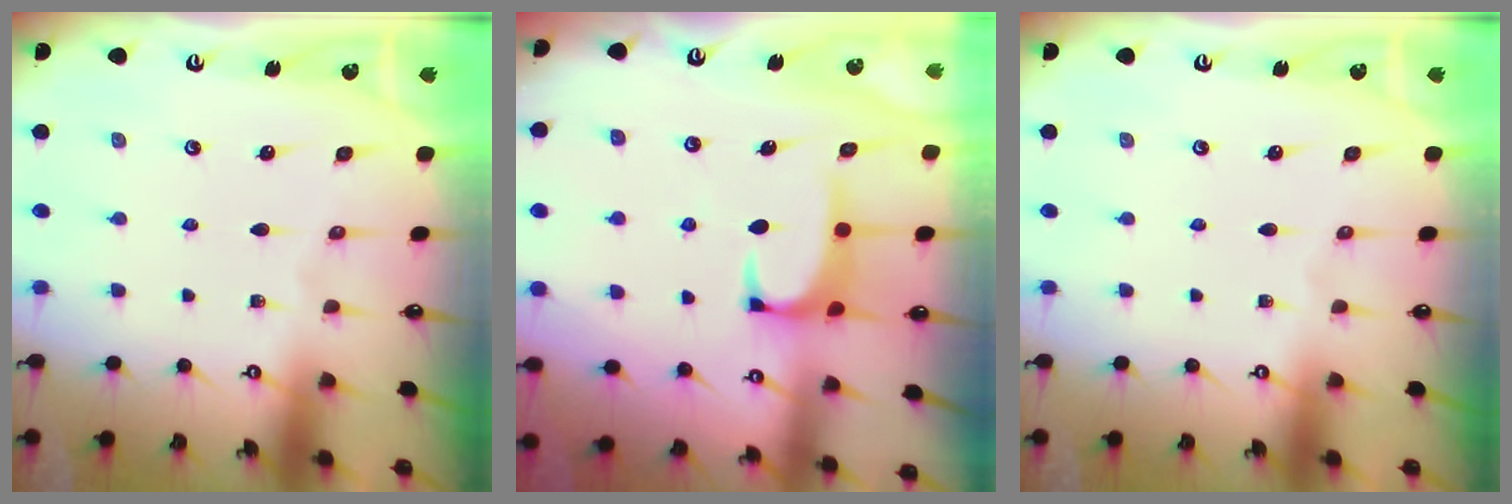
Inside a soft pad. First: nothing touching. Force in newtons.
{"total": 1.2, "press": 1.1, "slide": 0.5}
{"total": 0.0}